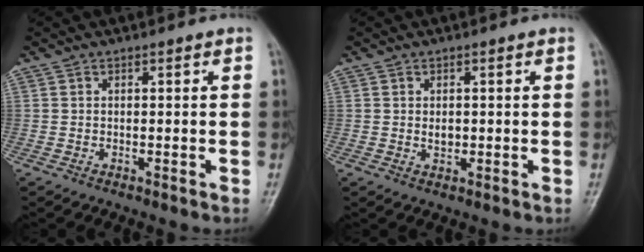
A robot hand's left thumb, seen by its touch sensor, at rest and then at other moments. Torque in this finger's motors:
{"motor_torque": [-0.04, 0.08, 0.14, 0.01, 0.01]}